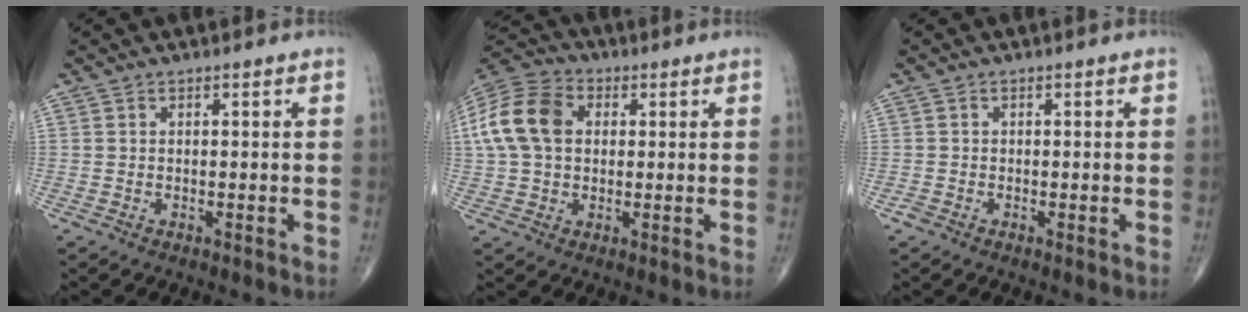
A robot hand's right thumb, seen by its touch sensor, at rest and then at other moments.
{"total": 14.2, "force": [2.3, 10.1, 9.6], "torque": [-0.193, 0.024, 0.035]}
{"total": 1.1, "force": [-0.5, 0.7, 0.6], "torque": [-0.008, -0.002, -0.013]}